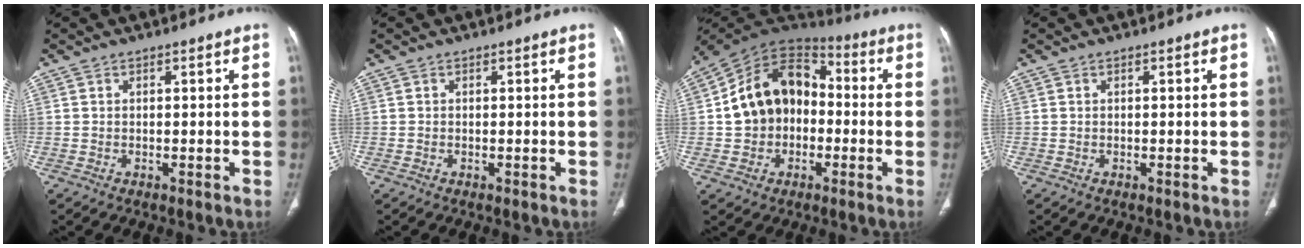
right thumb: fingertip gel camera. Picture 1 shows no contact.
{"total": 0.0}
{"total": 16.2, "force": [-0.7, 12.5, 10.3], "torque": [-0.145, 0.044, -0.021]}
{"total": 0.0}